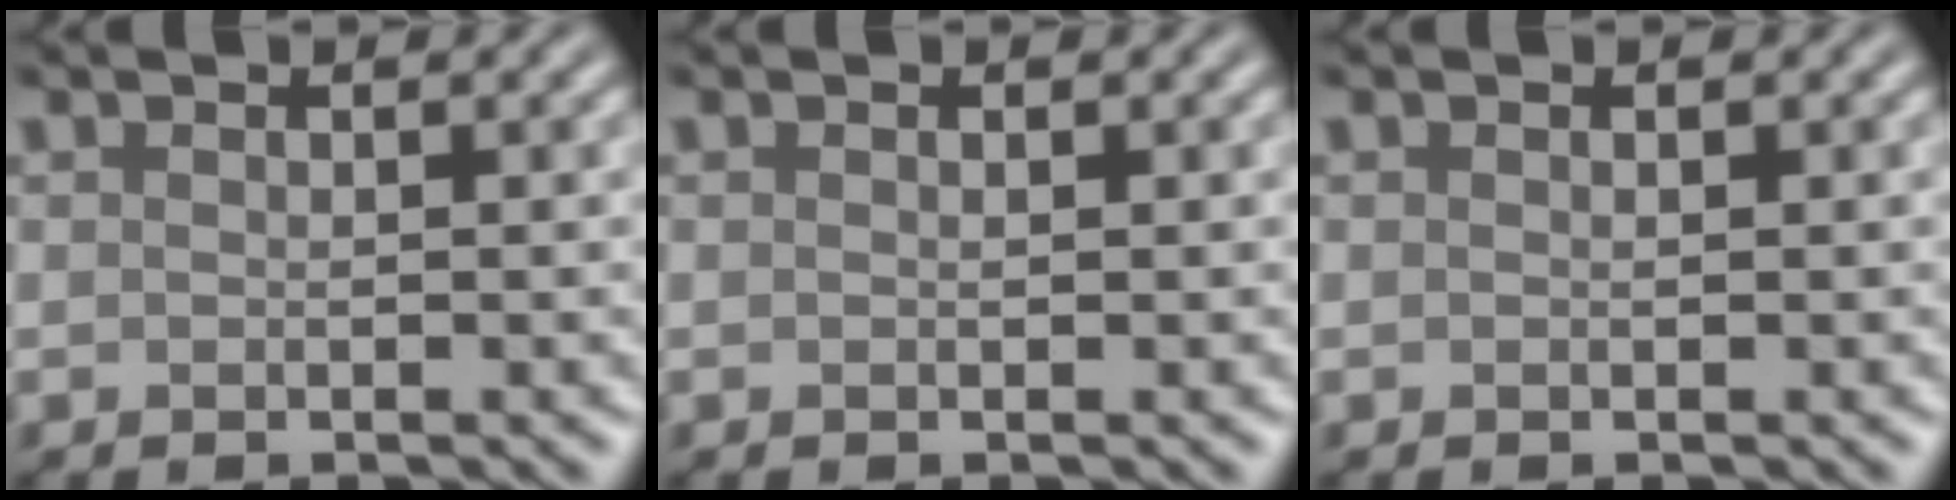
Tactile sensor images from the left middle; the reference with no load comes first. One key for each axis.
{"total": 0.0}
{"total": 0.0}